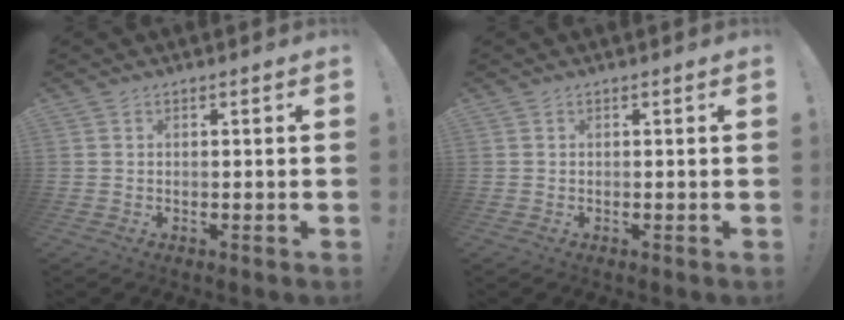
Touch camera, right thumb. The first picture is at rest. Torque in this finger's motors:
{"motor_torque": [-0.01, 0.00, 0.13, -0.04, 0.00]}